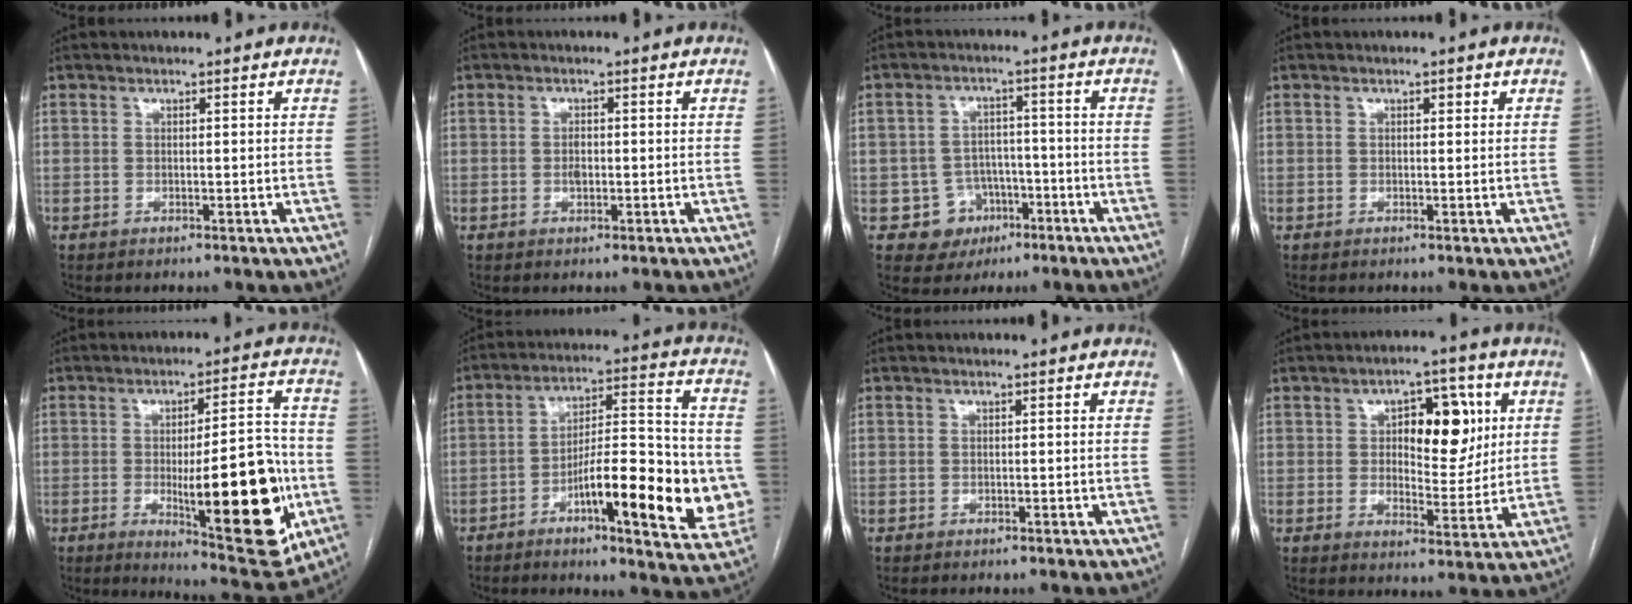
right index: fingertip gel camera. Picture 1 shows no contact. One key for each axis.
{"total": 1.6, "fx": -0.2, "fy": 0.9, "fz": 1.3, "tx": -0.025, "ty": 0.002, "tz": -0.002}
{"total": 6.3, "fx": -2.6, "fy": 5.7, "fz": 0.6, "tx": 0.003, "ty": 0.015, "tz": -0.033}
{"total": 1.0, "fx": 0.5, "fy": 0.4, "fz": 0.7, "tx": -0.009, "ty": 0.001, "tz": 0.005}
{"total": 18.8, "fx": -4.1, "fy": 4.3, "fz": 17.8, "tx": -0.230, "ty": -0.004, "tz": -0.044}
{"total": 19.1, "fx": -5.2, "fy": 4.1, "fz": 17.9, "tx": -0.235, "ty": 0.017, "tz": -0.068}
{"total": 0.0}
{"total": 10.8, "fx": 3.1, "fy": 5.2, "fz": 8.9, "tx": -0.117, "ty": 0.018, "tz": 0.051}